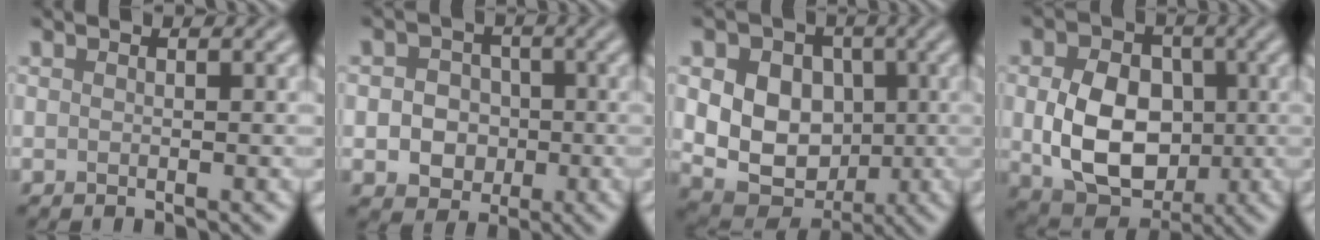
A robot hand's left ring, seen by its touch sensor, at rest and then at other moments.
{"total": 4.3, "force": [-0.5, 3.8, 2.0], "torque": [-0.009, 0.002, -0.021]}
{"total": 10.8, "force": [1.2, 8.8, 6.2], "torque": [-0.094, 0.024, 0.004]}
{"total": 8.6, "force": [-0.2, 6.4, 5.7], "torque": [-0.116, -0.014, 0.000]}